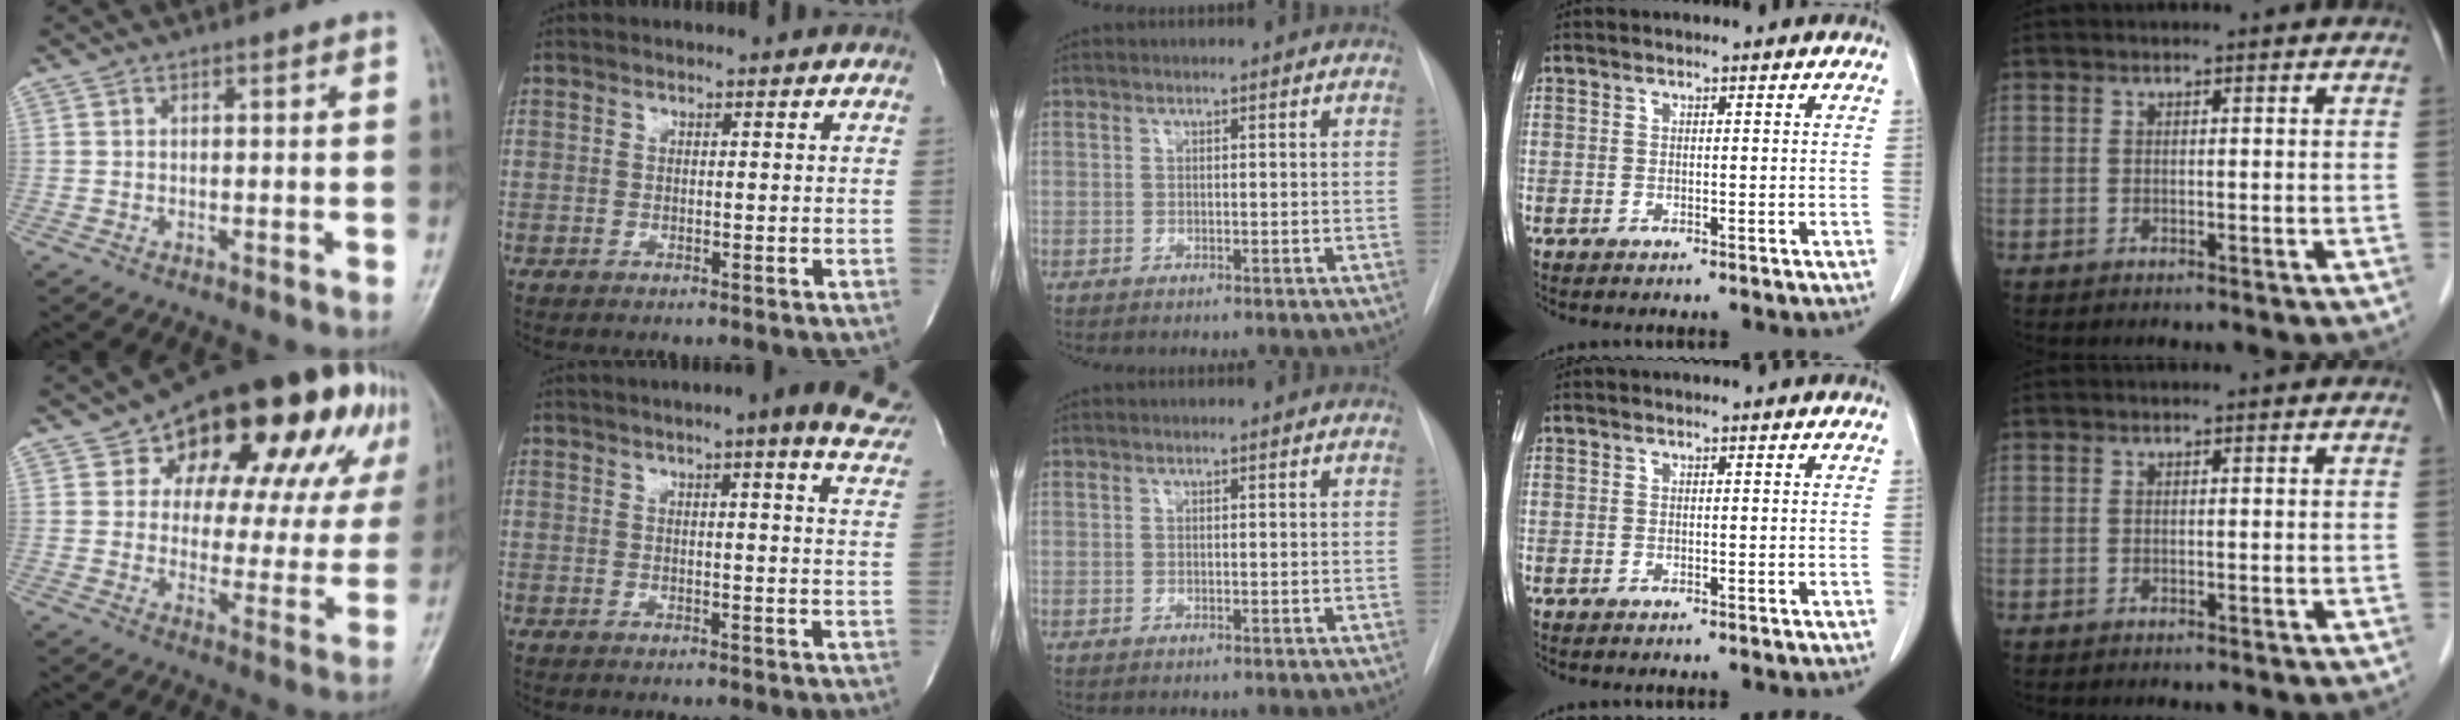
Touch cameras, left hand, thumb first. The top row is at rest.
{"thumb": {"total": 25.4, "force": [12.8, 13.4, 17.4], "torque": [-0.197, 0.003, 0.175]}, "index": {"total": 13.2, "force": [9.6, 1.2, 9.0], "torque": [-0.113, -0.001, 0.098]}}